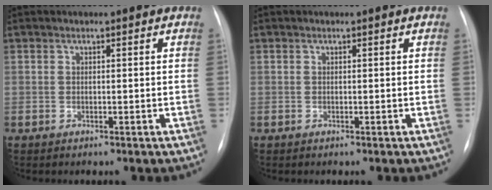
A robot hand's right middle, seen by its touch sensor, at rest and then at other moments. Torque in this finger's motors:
{"motor_torque": [-0.12, -0.12, 0.00, 0.00]}